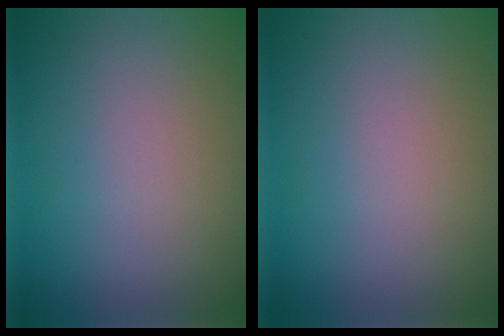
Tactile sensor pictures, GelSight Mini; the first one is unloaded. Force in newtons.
{"total": 0.0}